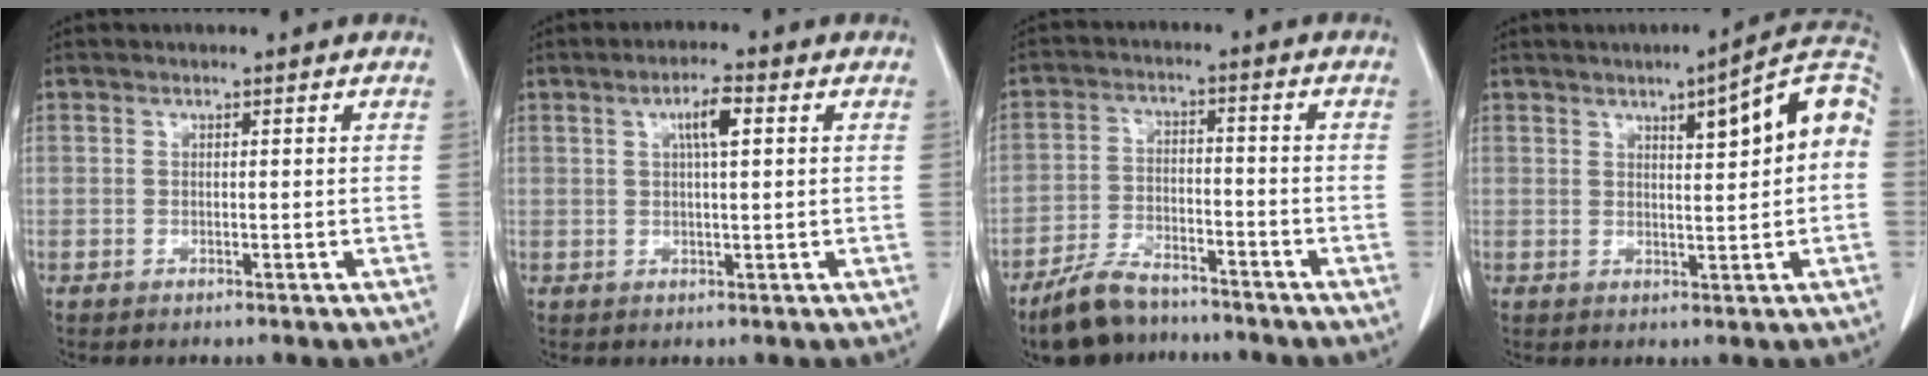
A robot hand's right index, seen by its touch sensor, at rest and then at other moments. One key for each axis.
{"total": 4.2, "fx": 1.4, "fy": 0.7, "fz": 3.9, "tx": -0.070, "ty": 0.005, "tz": 0.023}
{"total": 8.6, "fx": -7.2, "fy": 3.0, "fz": 3.6, "tx": -0.073, "ty": -0.012, "tz": -0.133}
{"total": 10.2, "fx": 2.0, "fy": 1.6, "fz": 9.8, "tx": -0.131, "ty": 0.028, "tz": 0.023}